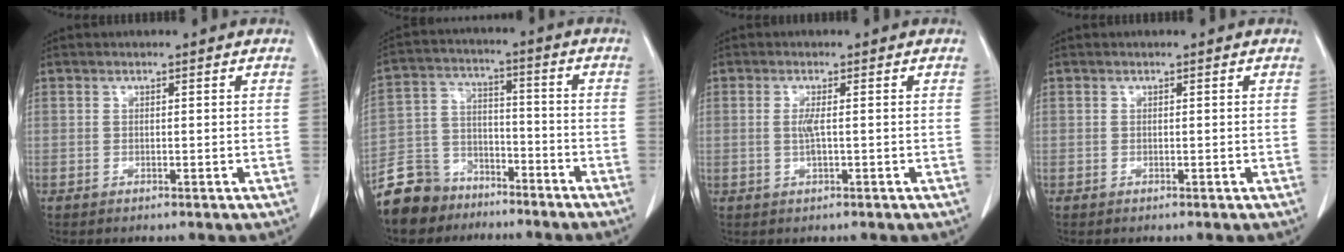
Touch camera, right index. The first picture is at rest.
{"total": 9.8, "force": [-7.7, 5.9, 1.4], "torque": [-0.040, 0.025, -0.141]}
{"total": 1.9, "force": [-0.1, 0.2, 1.9], "torque": [-0.044, -0.001, -0.002]}
{"total": 0.0}